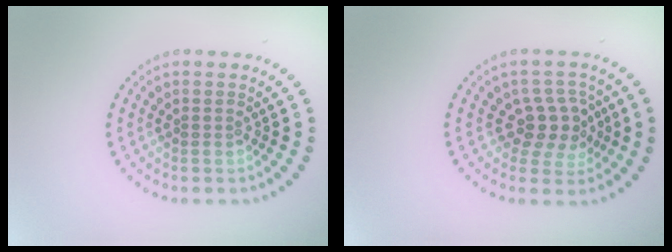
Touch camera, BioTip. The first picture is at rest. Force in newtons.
{"total": 3.3, "press": 2.9, "slide": 1.6}